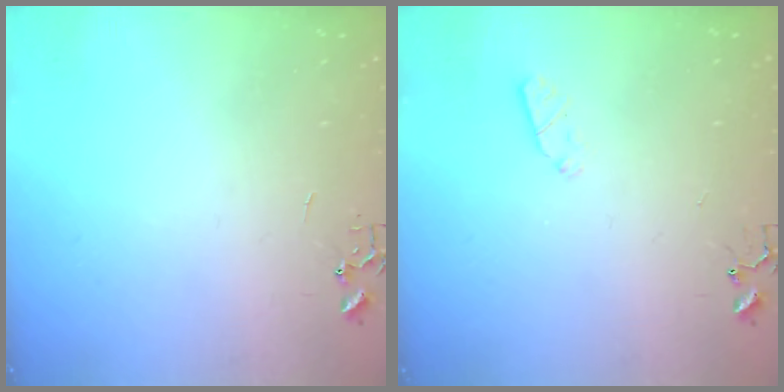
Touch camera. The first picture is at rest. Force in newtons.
{"total": 3.5, "press": 3.4, "slide": 0.5}